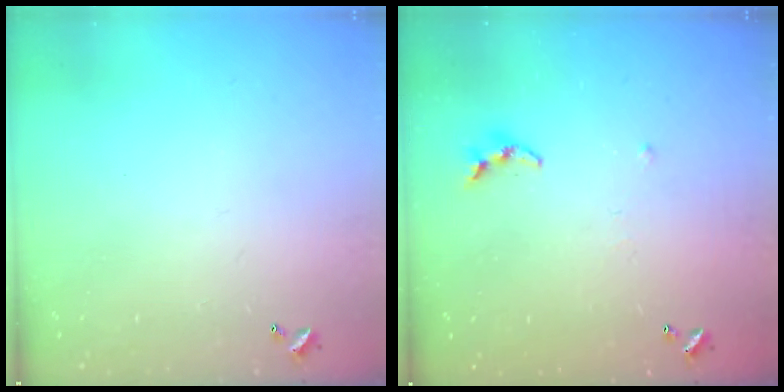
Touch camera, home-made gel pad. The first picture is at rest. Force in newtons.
{"total": 4.0, "press": 3.9, "slide": 0.5}